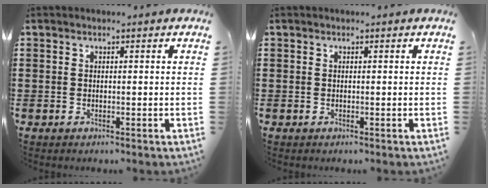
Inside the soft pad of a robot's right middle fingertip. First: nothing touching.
{"total": 0.0}